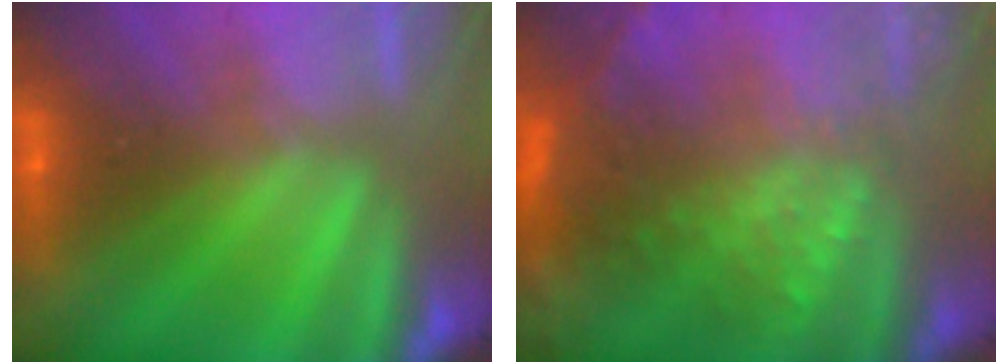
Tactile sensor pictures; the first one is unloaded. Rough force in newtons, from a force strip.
{"total": 9.3}